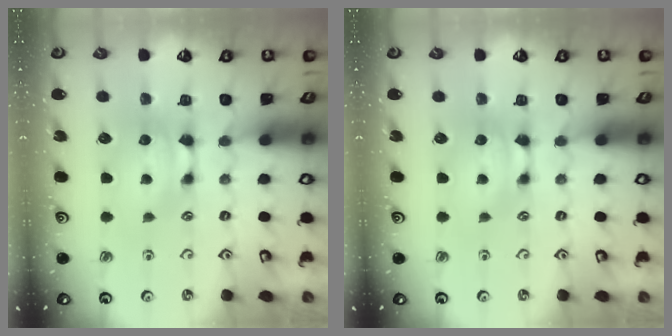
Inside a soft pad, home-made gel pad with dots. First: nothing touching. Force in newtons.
{"total": 0.0}